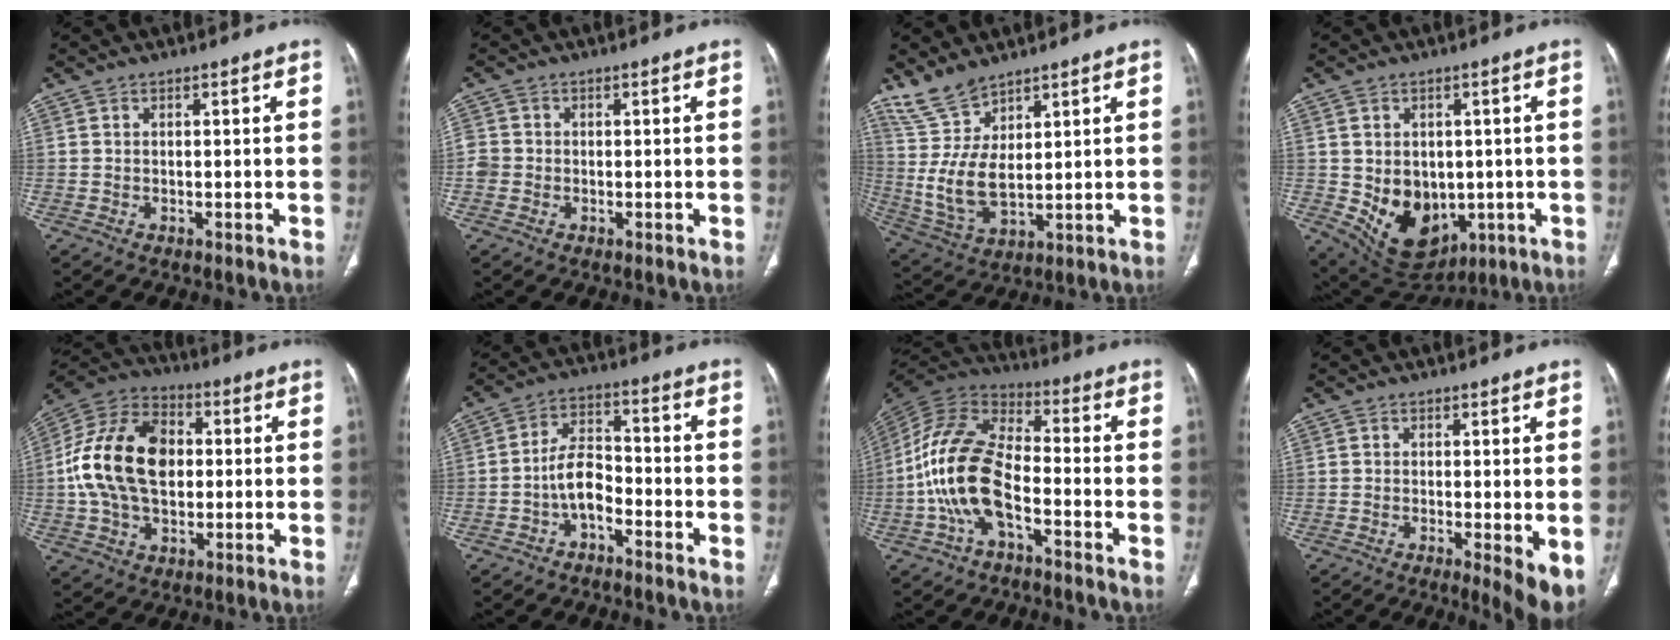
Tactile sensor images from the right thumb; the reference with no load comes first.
{"total": 2.6, "force": [-0.5, 2.4, 0.7], "torque": [-0.004, 0.008, -0.013]}
{"total": 9.5, "force": [6.6, 4.1, 5.5], "torque": [-0.104, -0.042, 0.156]}
{"total": 13.2, "force": [-1.6, 9.8, 8.6], "torque": [-0.097, -0.008, 0.010]}
{"total": 19.3, "force": [1.0, 13.1, 14.1], "torque": [-0.252, 0.022, 0.016]}
{"total": 6.6, "force": [-3.2, 4.1, 4.2], "torque": [-0.064, 0.040, -0.067]}
{"total": 15.4, "force": [-4.8, 7.7, 12.5], "torque": [-0.254, 0.045, -0.096]}
{"total": 5.9, "force": [-0.9, 1.5, 5.6], "torque": [-0.083, -0.019, -0.014]}